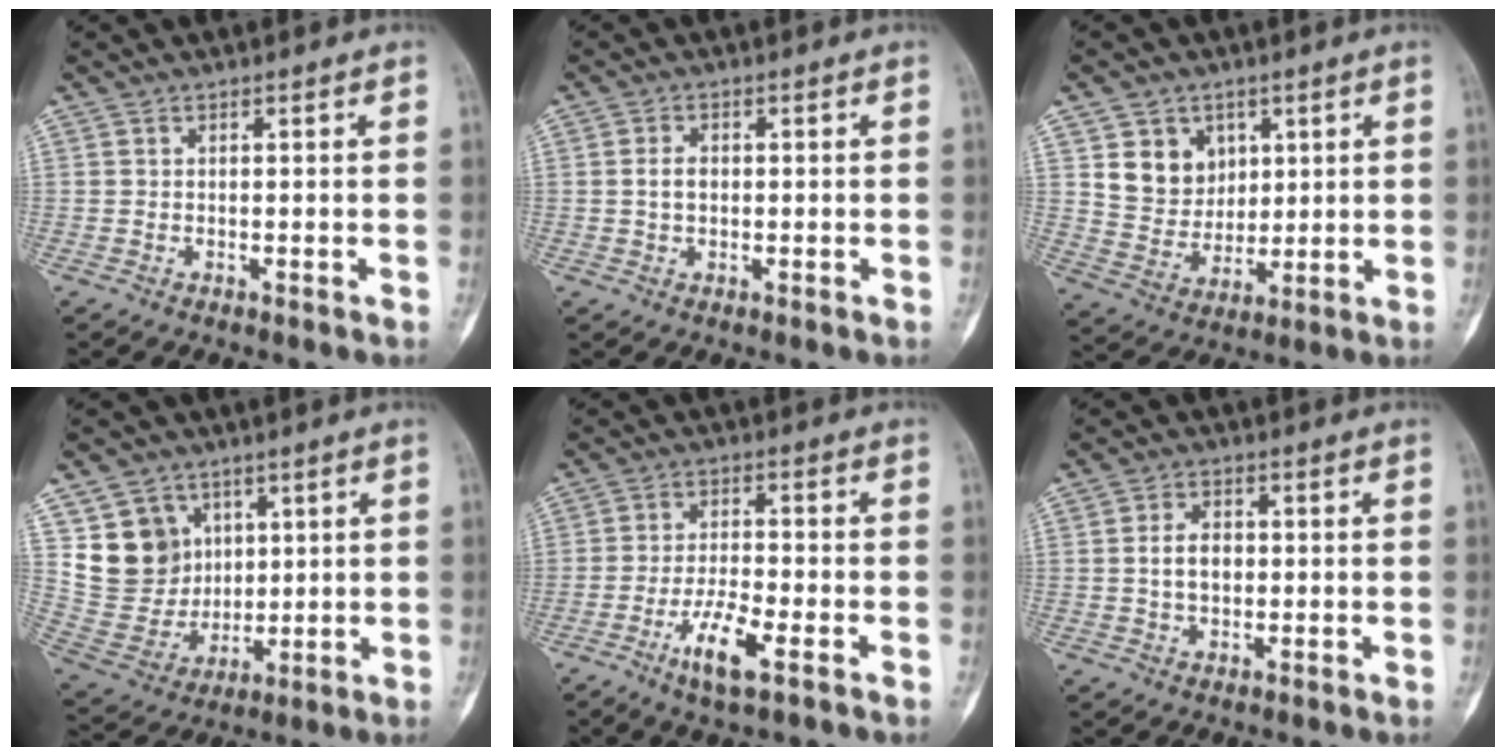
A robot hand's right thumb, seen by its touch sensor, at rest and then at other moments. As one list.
[{"total": 2.8, "force": [0.0, 1.9, 2.0], "torque": [-0.036, 0.006, 0.000]}, {"total": 9.7, "force": [3.8, 8.1, 3.6], "torque": [-0.027, -0.022, 0.078]}, {"total": 12.7, "force": [5.0, 10.9, 4.2], "torque": [-0.047, -0.019, 0.115]}, {"total": 7.9, "force": [-3.9, 2.1, 6.6], "torque": [-0.130, 0.011, -0.068]}, {"total": 5.2, "force": [0.1, 3.6, 3.7], "torque": [-0.058, 0.009, 0.000]}]